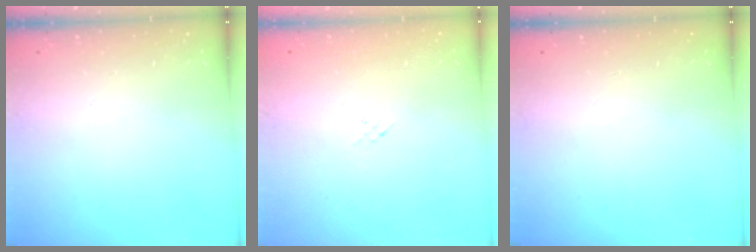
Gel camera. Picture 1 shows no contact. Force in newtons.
{"total": 1.3, "press": 1.3, "slide": 0.4}
{"total": 0.0}